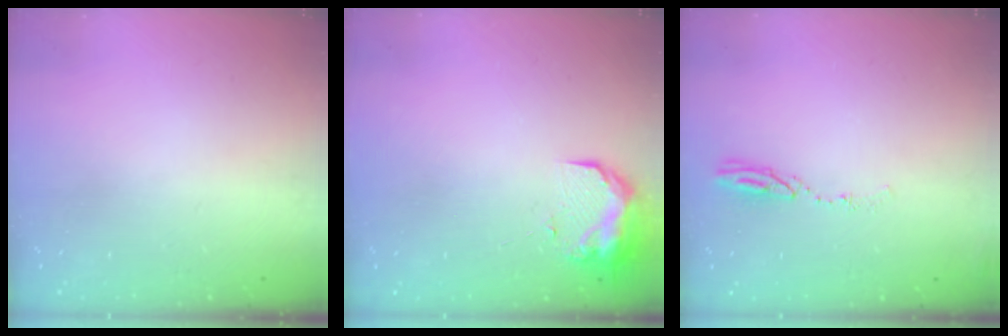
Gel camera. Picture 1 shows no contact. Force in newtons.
{"total": 9.1, "press": 9.1, "slide": 0.5}
{"total": 4.8, "press": 4.8, "slide": 0.4}